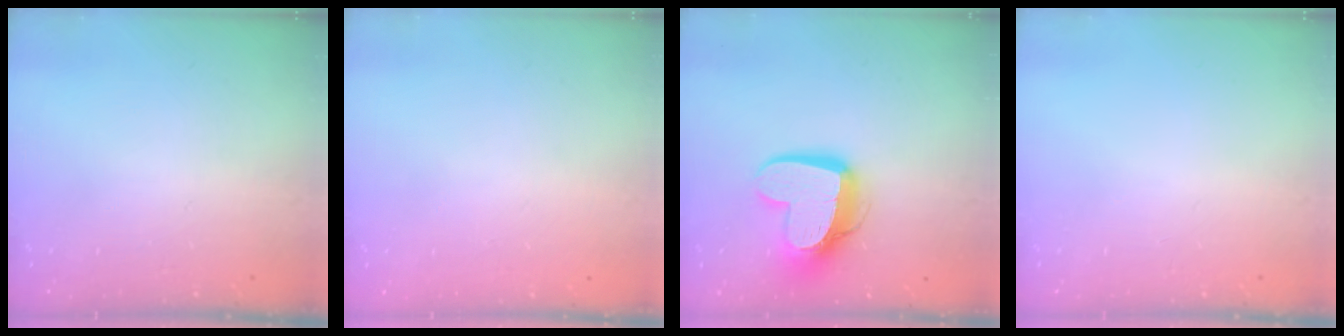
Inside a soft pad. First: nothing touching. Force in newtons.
{"total": 0.0}
{"total": 14.0, "press": 13.9, "slide": 1.3}
{"total": 0.0}